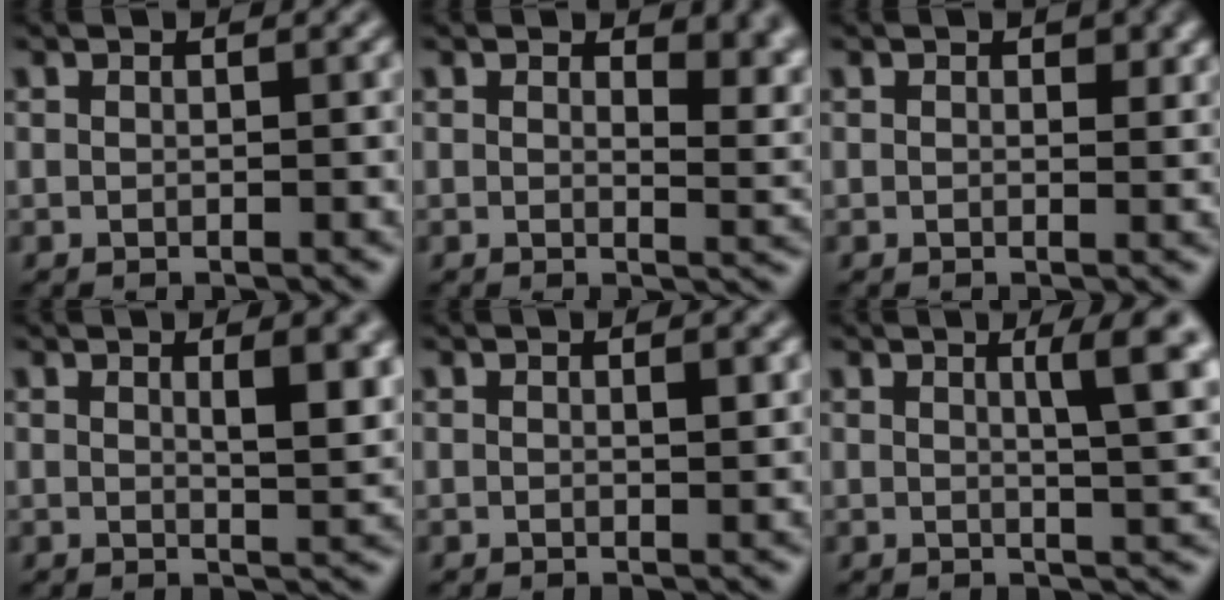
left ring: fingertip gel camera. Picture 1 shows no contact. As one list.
[{"total": 3.8, "force": [2.0, 1.8, 2.7], "torque": [-0.030, -0.009, 0.027]}, {"total": 1.2, "force": [0.4, 0.6, 0.9], "torque": [-0.006, -0.003, 0.005]}, {"total": 3.8, "force": [1.3, 1.0, 3.5], "torque": [-0.043, -0.001, 0.021]}, {"total": 0.8, "force": [0.3, 0.2, 0.7], "torque": [-0.010, -0.001, 0.005]}, {"total": 4.7, "force": [1.6, 0.9, 4.4], "torque": [-0.051, 0.003, 0.022]}]